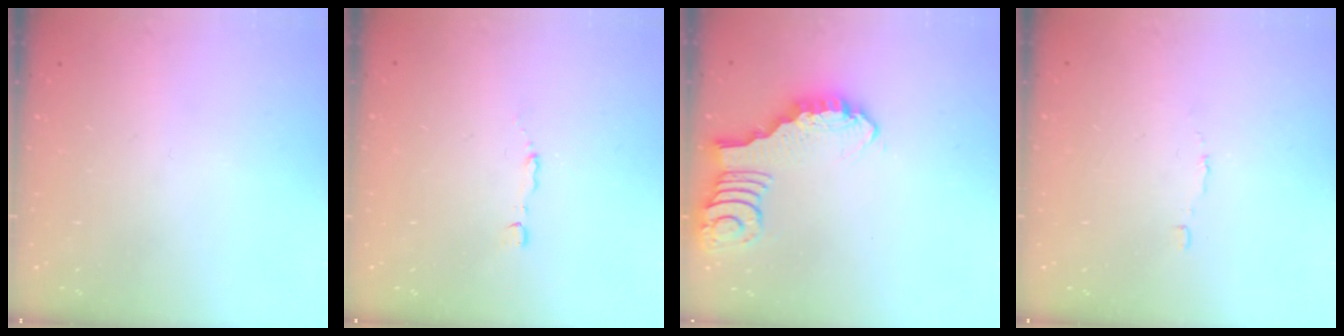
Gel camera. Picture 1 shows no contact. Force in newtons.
{"total": 1.1, "press": 1.1, "slide": 0.1}
{"total": 2.7, "press": 2.7, "slide": 0.2}
{"total": 1.9, "press": 1.9, "slide": 0.1}